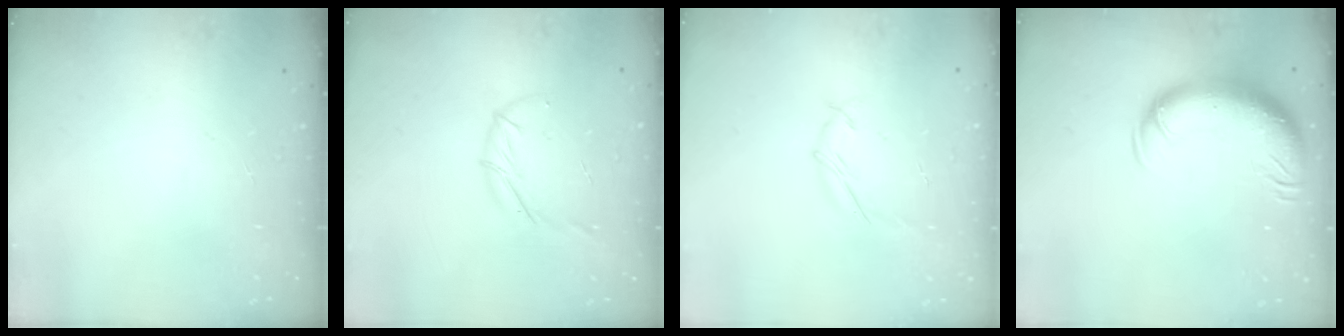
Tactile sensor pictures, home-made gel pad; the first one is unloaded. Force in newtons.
{"total": 5.8, "press": 5.7, "slide": 1.3}
{"total": 5.6, "press": 5.6, "slide": 0.2}
{"total": 13.1, "press": 12.8, "slide": 3.1}